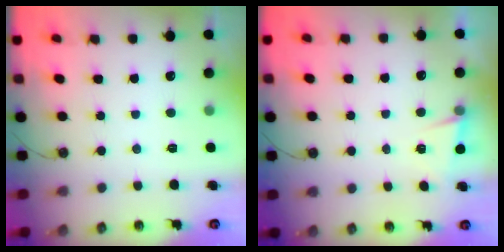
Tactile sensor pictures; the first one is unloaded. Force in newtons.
{"total": 2.6, "press": 1.9, "slide": 1.8}